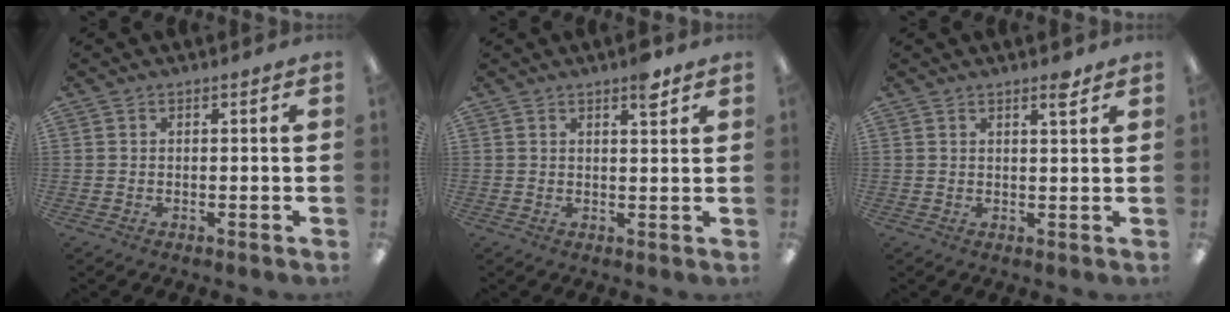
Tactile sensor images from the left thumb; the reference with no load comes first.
{"total": 3.8, "force": [2.7, 1.1, 2.4], "torque": [-0.022, -0.012, 0.041]}
{"total": 3.0, "force": [2.3, 0.5, 1.9], "torque": [-0.019, -0.011, 0.034]}